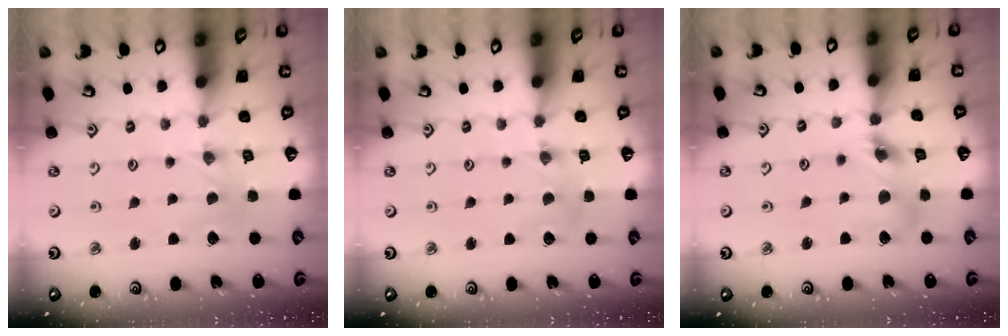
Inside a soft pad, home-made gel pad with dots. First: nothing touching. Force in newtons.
{"total": 1.3, "press": 1.3, "slide": 0.4}
{"total": 10.1, "press": 10.1, "slide": 1.0}